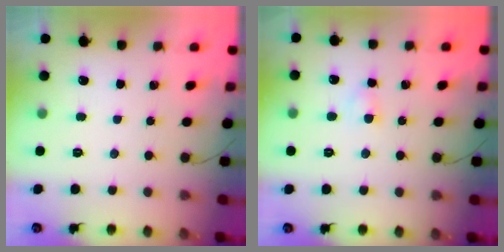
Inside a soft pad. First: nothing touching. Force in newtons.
{"total": 2.4, "press": 2.3, "slide": 0.9}